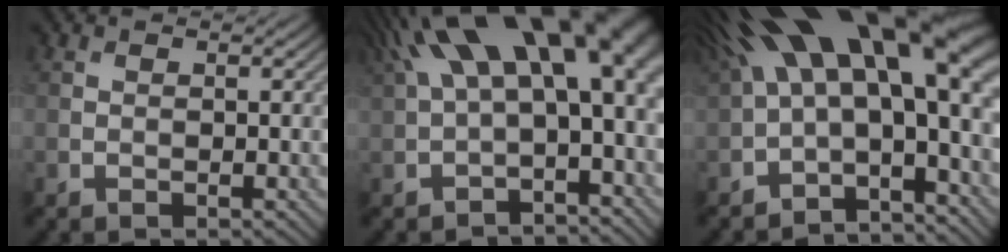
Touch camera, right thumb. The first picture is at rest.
{"total": 16.9, "force": [4.5, 7.3, 14.5], "torque": [-0.239, 0.025, 0.093]}
{"total": 18.6, "force": [4.3, 7.8, 16.3], "torque": [-0.257, 0.014, 0.094]}